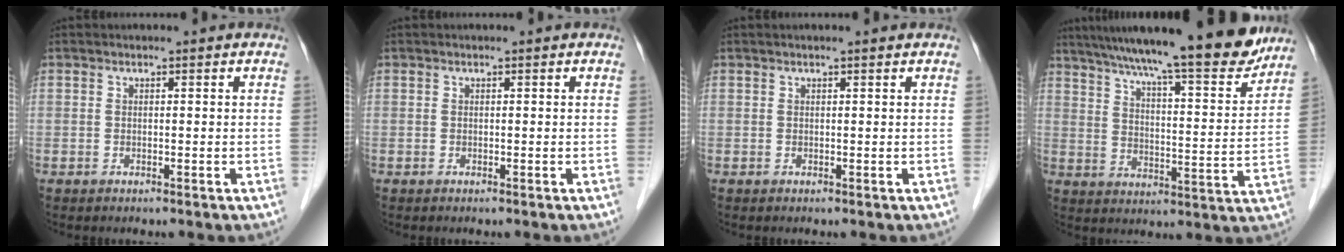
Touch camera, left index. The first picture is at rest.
{"total": 0.0}
{"total": 1.0, "force": [0.8, -0.1, 0.6], "torque": [-0.011, 0.009, 0.016]}
{"total": 21.1, "force": [18.3, 1.3, 10.5], "torque": [-0.167, -0.015, 0.259]}